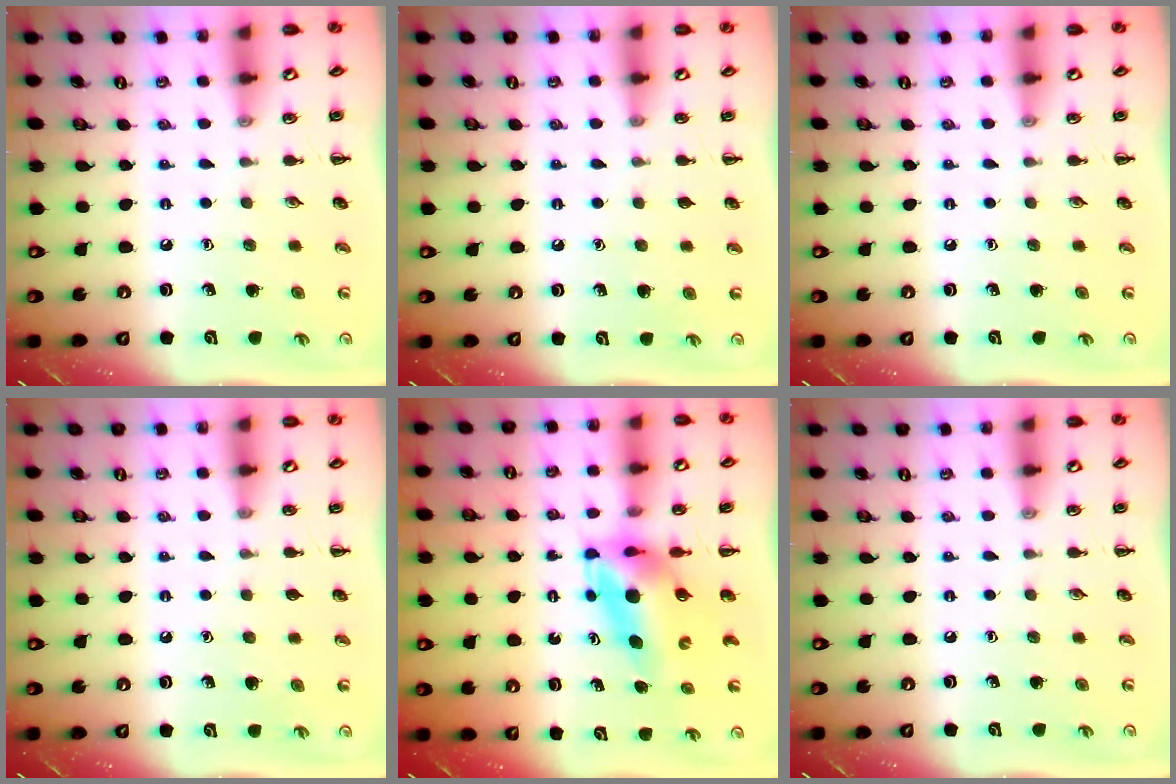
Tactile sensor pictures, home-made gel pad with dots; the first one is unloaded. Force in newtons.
{"total": 0.6, "press": 0.6, "slide": 0.0}
{"total": 0.0}
{"total": 0.6, "press": 0.6, "slide": 0.0}
{"total": 6.8, "press": 6.5, "slide": 1.9}
{"total": 0.0}